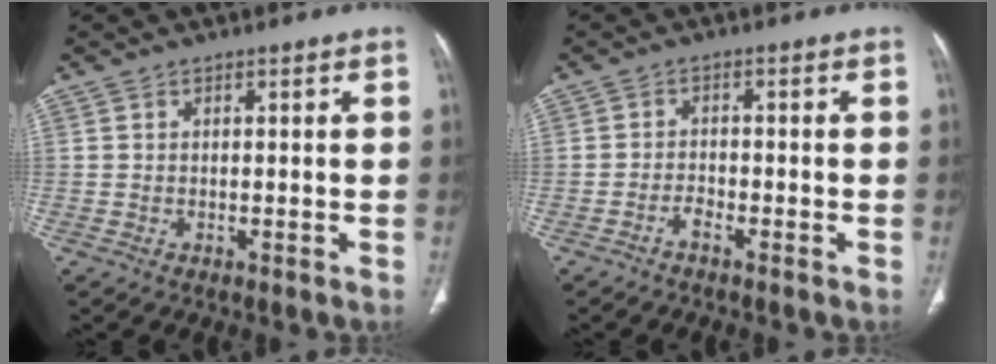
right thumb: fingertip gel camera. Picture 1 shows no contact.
{"total": 1.8, "force": [-1.5, 0.4, 1.0], "torque": [-0.022, 0.011, -0.031]}